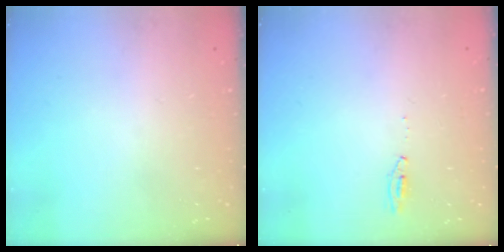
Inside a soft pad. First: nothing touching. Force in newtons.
{"total": 14.8, "press": 3.9, "slide": 14.3}